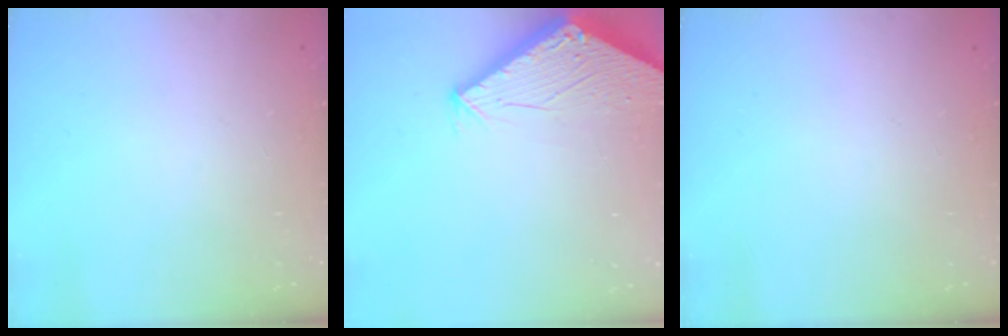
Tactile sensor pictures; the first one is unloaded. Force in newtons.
{"total": 2.9, "press": 2.9, "slide": 0.1}
{"total": 0.0}